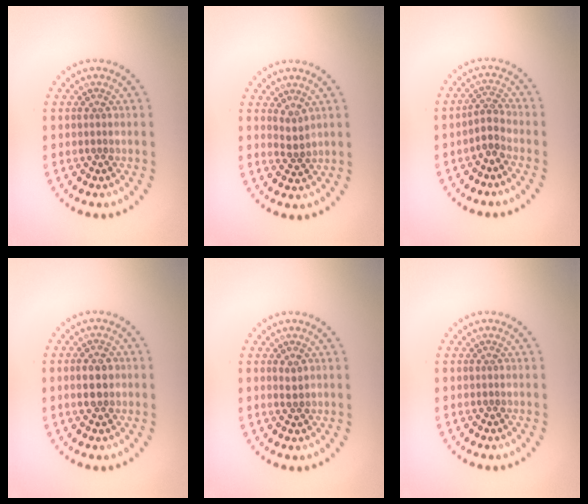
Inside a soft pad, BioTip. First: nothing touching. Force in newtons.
{"total": 1.4, "press": 1.0, "slide": 1.0}
{"total": 2.0, "press": 1.4, "slide": 1.4}
{"total": 2.2, "press": 2.2, "slide": 0.1}
{"total": 0.9, "press": 0.9, "slide": 0.2}
{"total": 0.0}